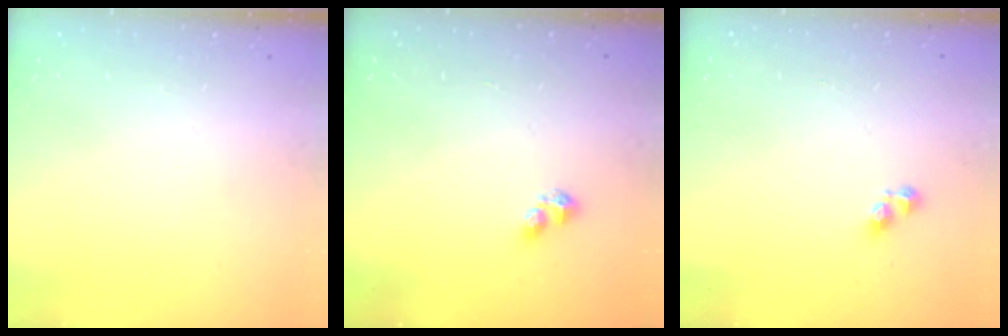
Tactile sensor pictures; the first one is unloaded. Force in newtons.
{"total": 2.3, "press": 2.2, "slide": 0.6}
{"total": 4.1, "press": 4.0, "slide": 0.6}